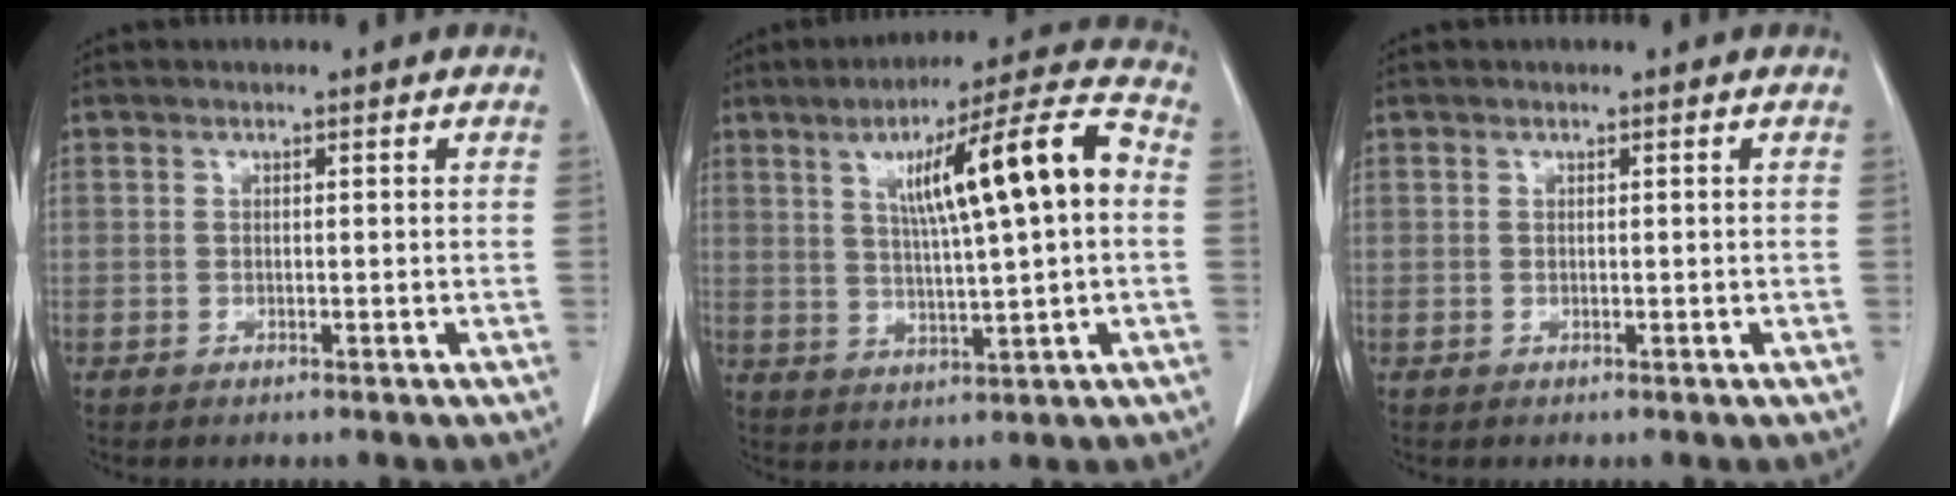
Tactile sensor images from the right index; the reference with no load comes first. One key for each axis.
{"total": 15.4, "fx": 2.7, "fy": 1.5, "fz": 15.0, "tx": -0.235, "ty": 0.029, "tz": 0.043}
{"total": 0.0}